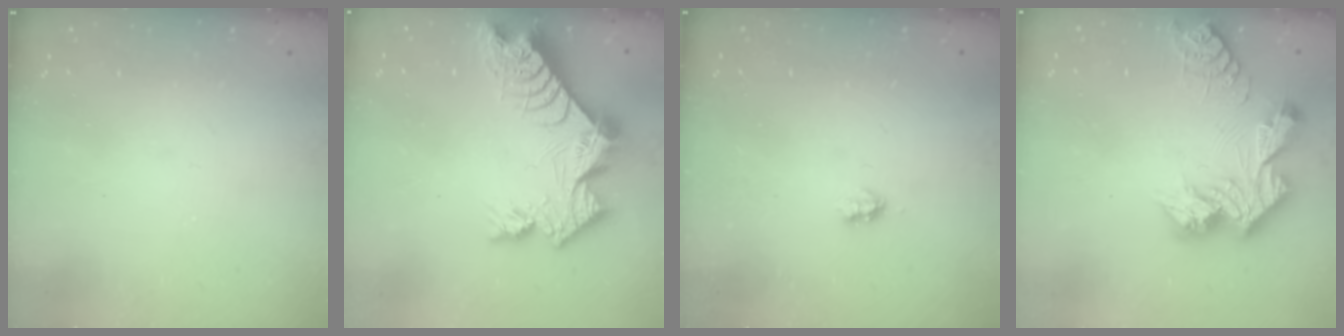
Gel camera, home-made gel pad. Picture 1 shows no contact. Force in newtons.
{"total": 13.2, "press": 13.2, "slide": 1.0}
{"total": 1.7, "press": 1.7, "slide": 0.3}
{"total": 13.8, "press": 13.7, "slide": 1.2}